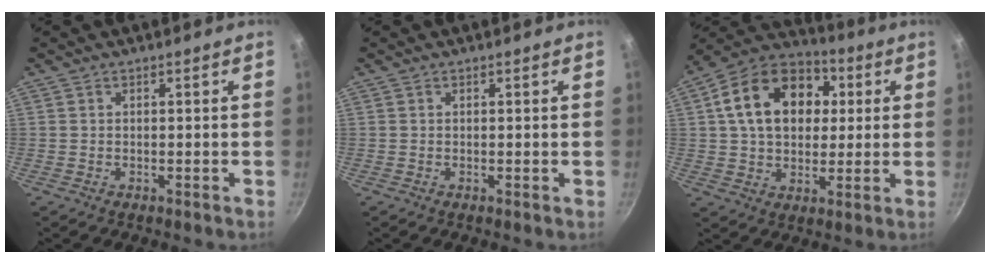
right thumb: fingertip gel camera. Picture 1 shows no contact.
{"total": 0.6, "force": [0.1, -0.2, 0.5], "torque": [-0.009, -0.004, -0.001]}
{"total": 19.6, "force": [4.4, 14.0, 13.0], "torque": [-0.189, 0.023, 0.060]}